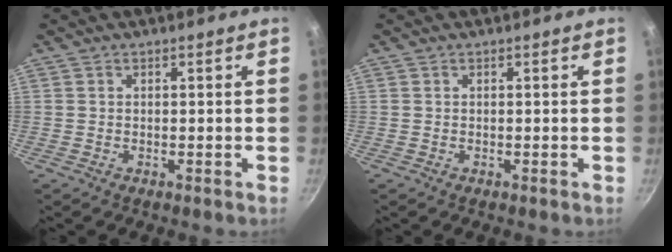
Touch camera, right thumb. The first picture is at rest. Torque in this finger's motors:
{"motor_torque": [-0.07, 0.07, -0.23, -0.23, 0.01]}